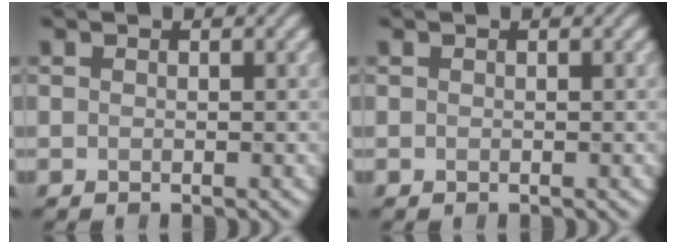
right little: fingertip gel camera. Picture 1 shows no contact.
{"total": 0.0}